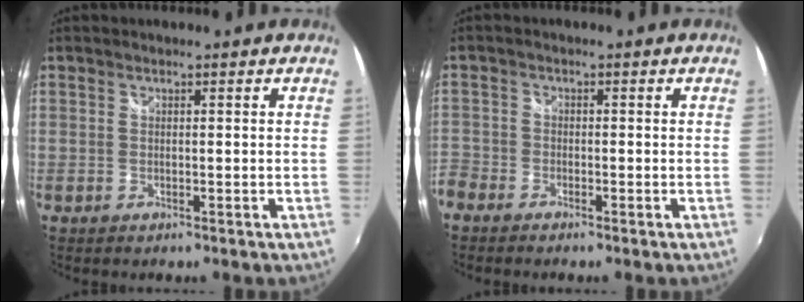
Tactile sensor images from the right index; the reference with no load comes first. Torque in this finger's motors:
{"motor_torque": [-0.80, -0.68, -1.05, -0.21]}